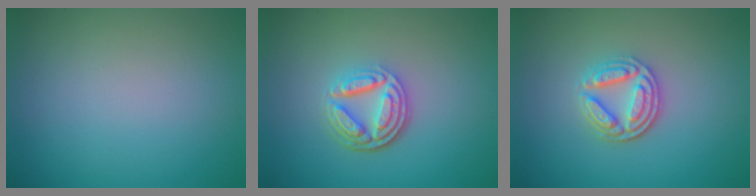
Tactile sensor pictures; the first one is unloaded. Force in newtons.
{"total": 4.8, "press": 3.5, "slide": 3.2}
{"total": 3.6, "press": 3.2, "slide": 1.8}